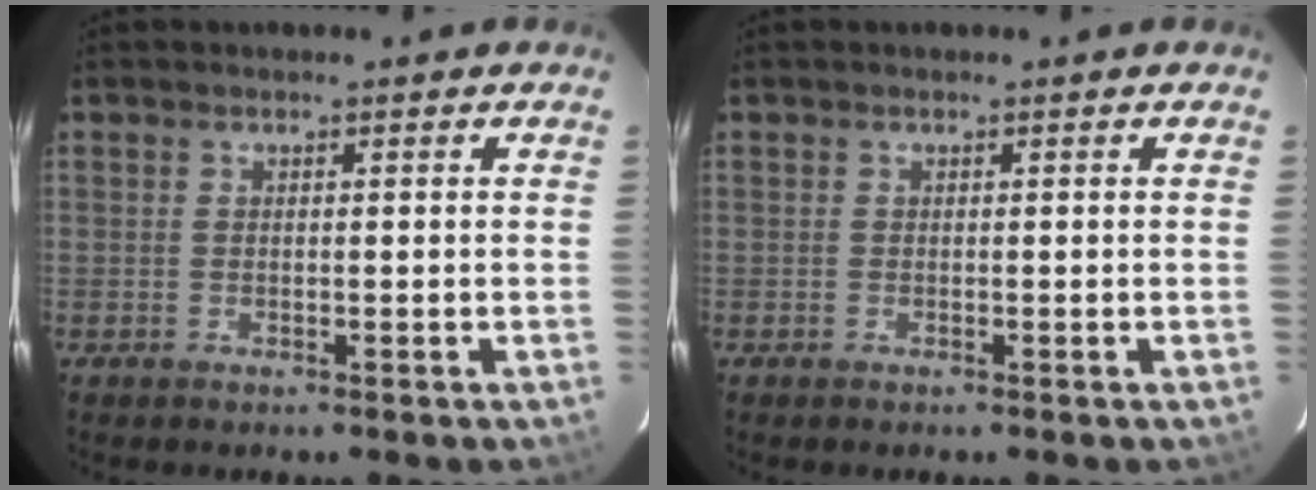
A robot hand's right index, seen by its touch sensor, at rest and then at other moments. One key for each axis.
{"total": 0.0}